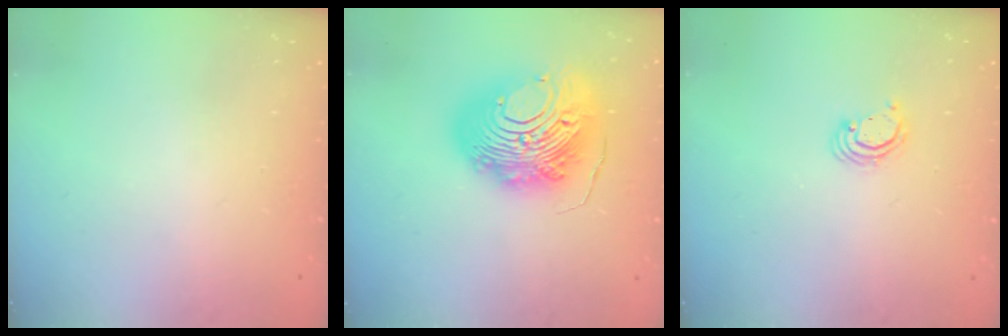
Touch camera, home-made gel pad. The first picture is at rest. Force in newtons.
{"total": 20.9, "press": 20.8, "slide": 2.0}
{"total": 2.4, "press": 2.4, "slide": 0.1}